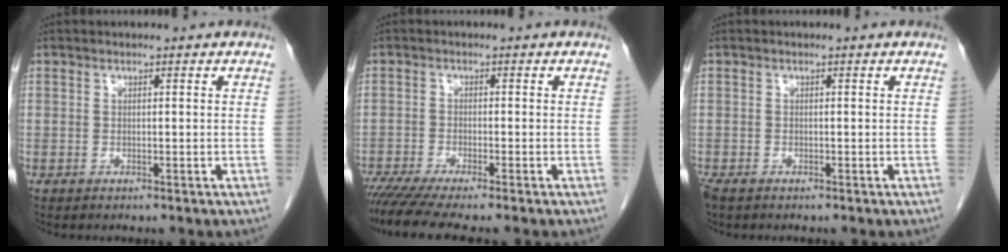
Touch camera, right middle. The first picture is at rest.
{"total": 8.5, "force": [-7.0, -0.1, 4.8], "torque": [-0.074, -0.020, -0.115]}
{"total": 1.9, "force": [-1.4, 0.8, 1.0], "torque": [-0.025, -0.006, -0.023]}